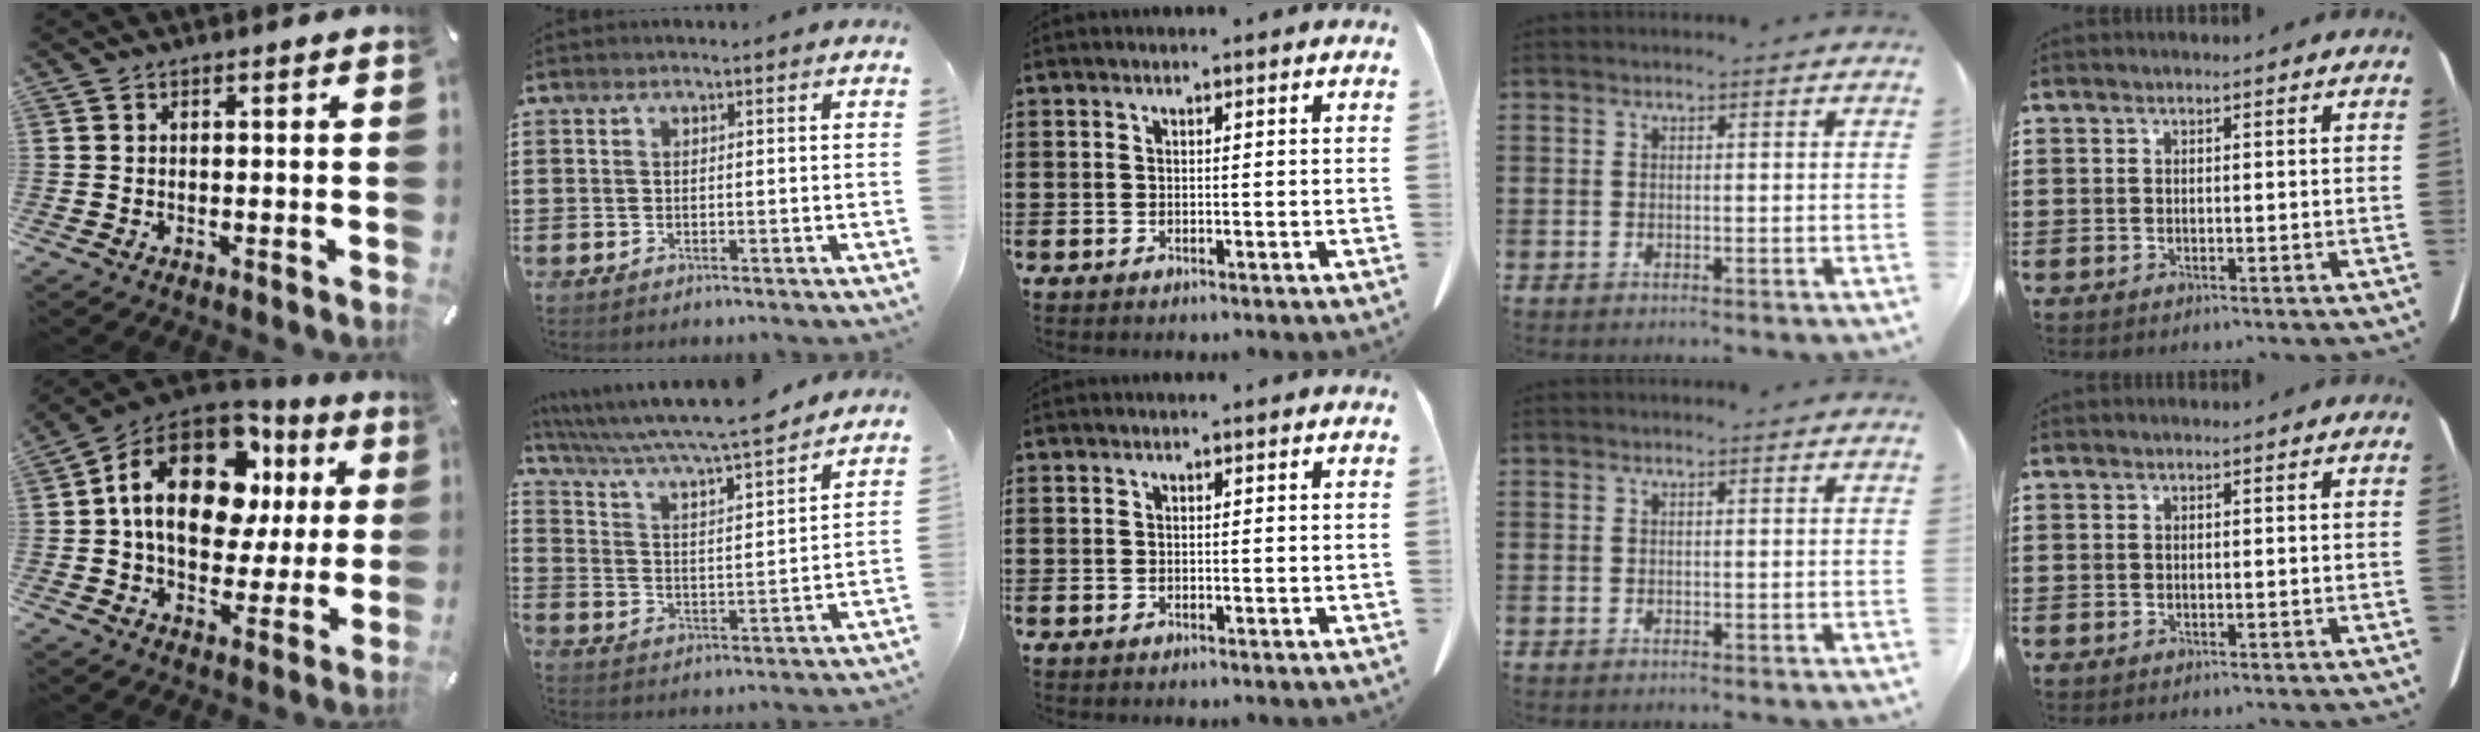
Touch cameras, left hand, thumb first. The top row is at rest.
{"thumb": {"total": 20.9, "force": [6.0, 13.9, 14.3], "torque": [-0.251, -0.015, 0.104]}, "index": {"total": 6.3, "force": [5.7, -0.3, 2.7], "torque": [-0.077, -0.041, 0.090]}}